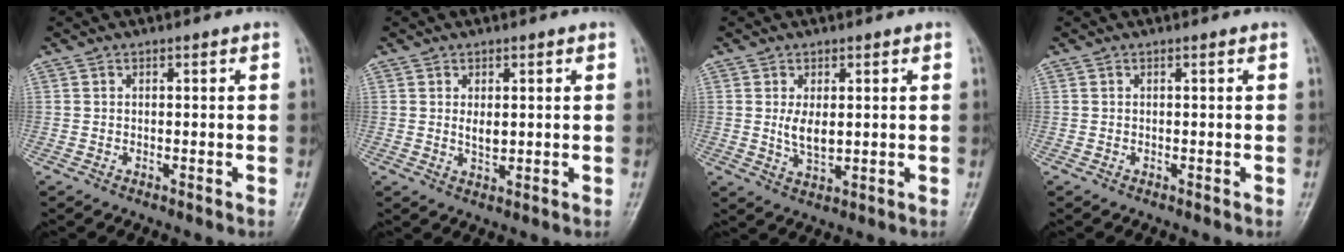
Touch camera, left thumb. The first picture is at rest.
{"total": 2.7, "force": [0.5, 1.6, 2.1], "torque": [-0.026, -0.008, 0.010]}
{"total": 4.6, "force": [0.6, 2.6, 3.7], "torque": [-0.061, -0.013, 0.016]}
{"total": 0.0}